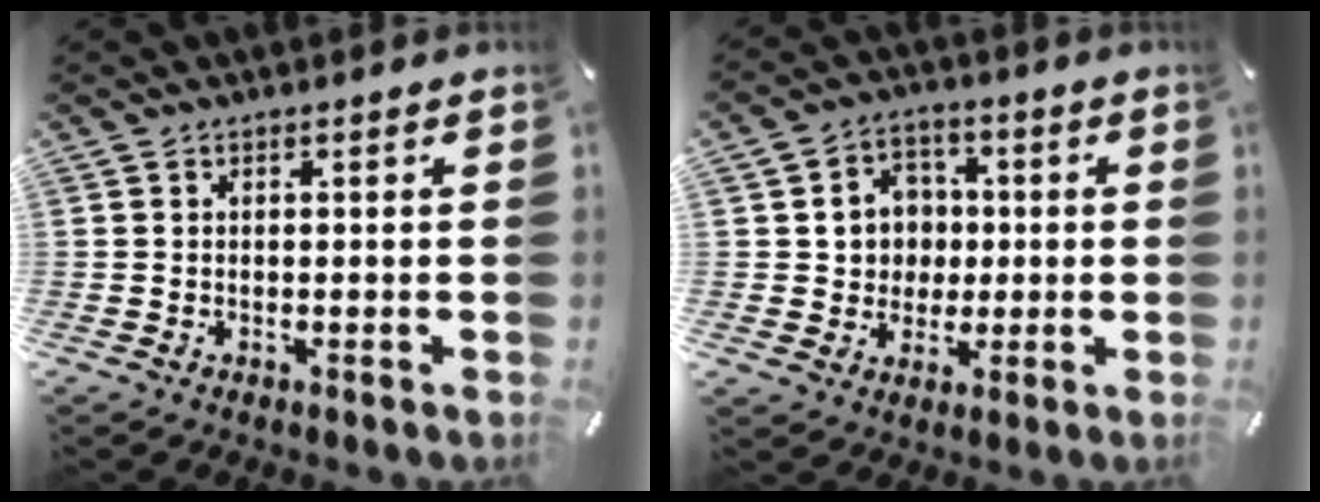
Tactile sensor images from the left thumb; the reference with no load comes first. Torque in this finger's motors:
{"motor_torque": [1.35, 1.19, 0.20, 0.11, -0.01]}